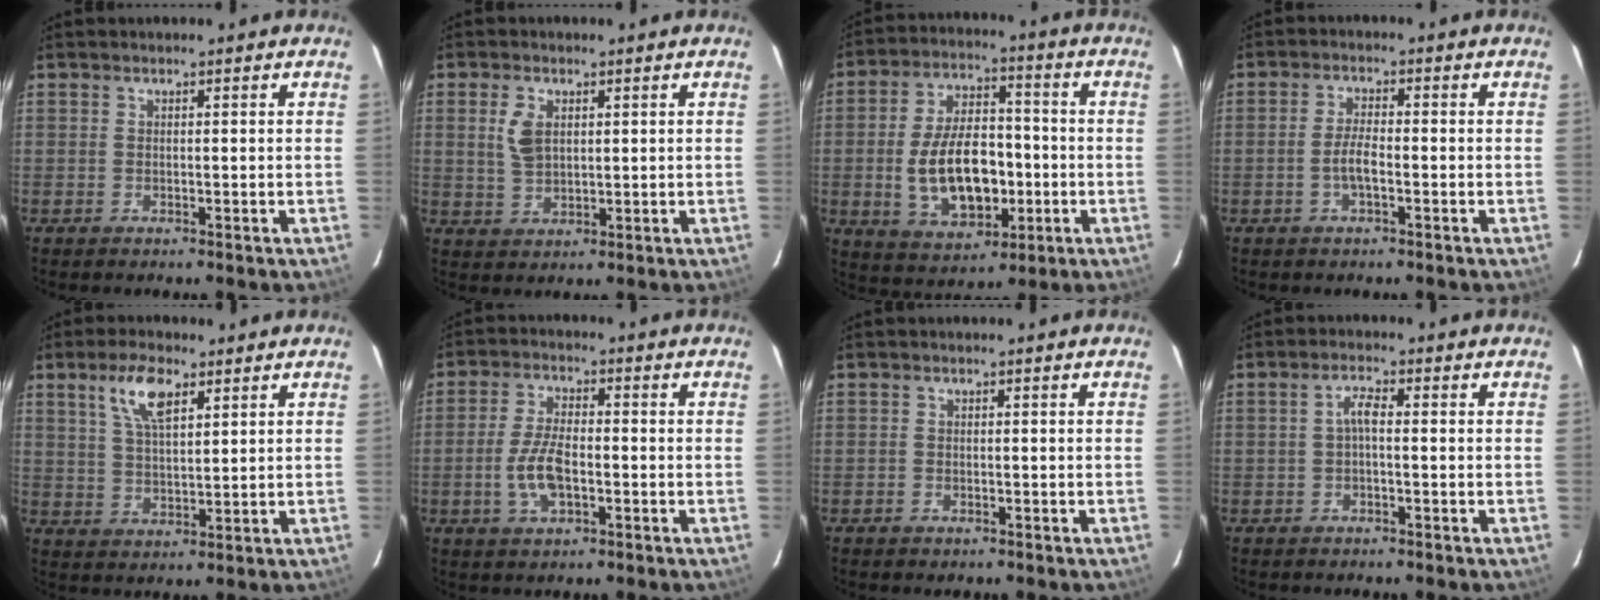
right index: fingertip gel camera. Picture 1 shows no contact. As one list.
[{"total": 5.0, "force": [1.5, 3.0, 3.7], "torque": [-0.074, 0.004, 0.033]}, {"total": 14.7, "force": [-2.8, 8.2, 11.9], "torque": [-0.236, 0.010, -0.030]}, {"total": 3.4, "force": [-1.3, 0.8, 3.0], "torque": [-0.064, 0.004, -0.024]}, {"total": 7.4, "force": [4.0, 2.7, 5.6], "torque": [-0.104, 0.011, 0.079]}, {"total": 7.1, "force": [-2.0, 3.1, 6.1], "torque": [-0.128, 0.002, -0.036]}, {"total": 1.2, "force": [-0.8, 0.9, 0.2], "torque": [-0.006, 0.002, -0.009]}, {"total": 2.2, "force": [-0.4, 0.5, 2.1], "torque": [-0.043, 0.009, -0.007]}]